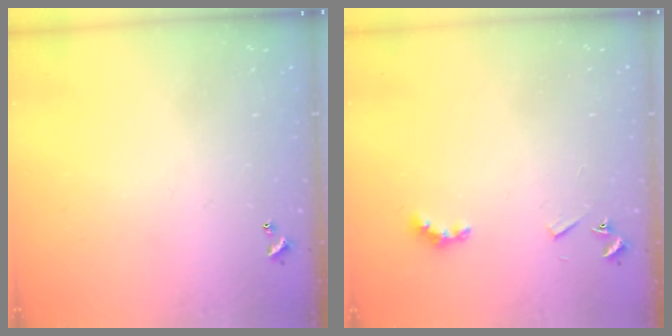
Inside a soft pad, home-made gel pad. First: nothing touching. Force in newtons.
{"total": 4.0, "press": 3.9, "slide": 0.7}